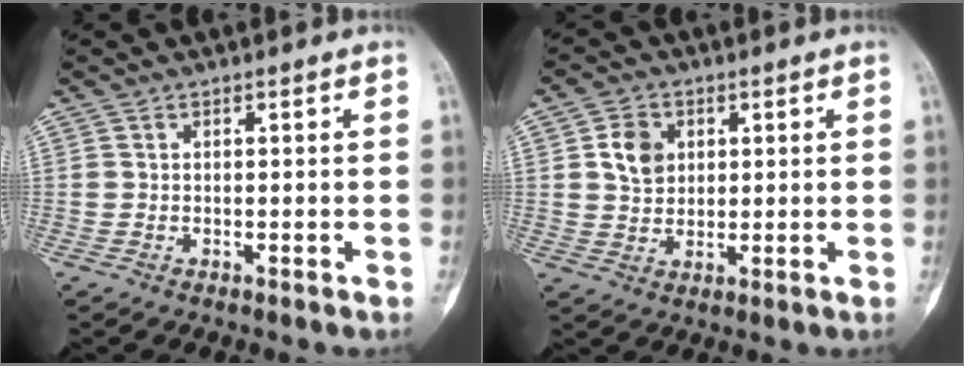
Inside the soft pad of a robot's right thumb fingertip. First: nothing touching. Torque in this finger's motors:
{"motor_torque": [-0.18, 0.24, 0.14, -0.06, 0.01]}